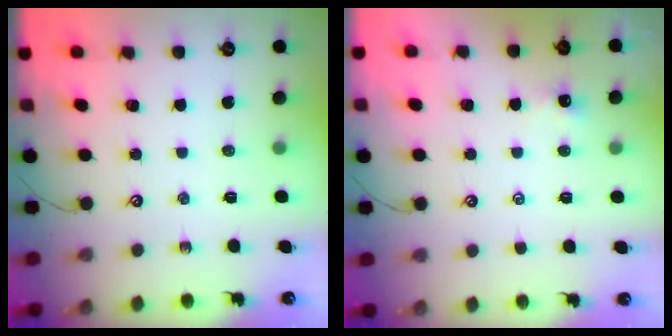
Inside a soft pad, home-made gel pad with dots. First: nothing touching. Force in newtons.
{"total": 2.0, "press": 2.0, "slide": 0.2}